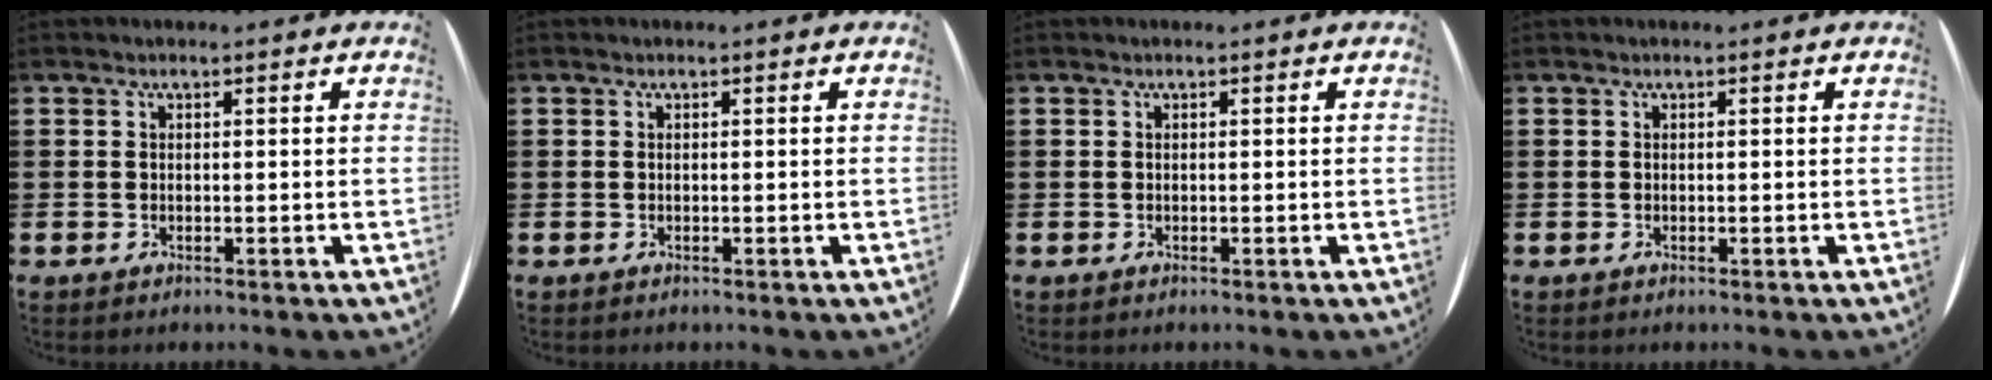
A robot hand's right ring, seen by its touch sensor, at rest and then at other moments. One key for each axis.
{"total": 0.0}
{"total": 0.0}
{"total": 0.0}